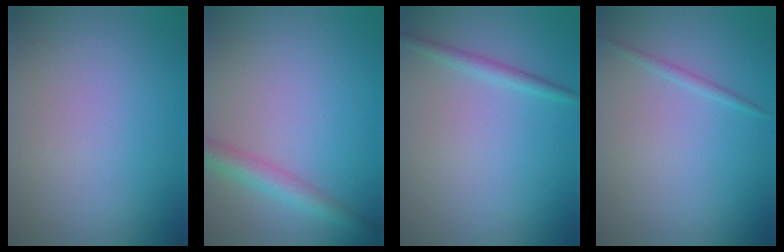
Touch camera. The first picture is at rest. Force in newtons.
{"total": 3.1, "press": 3.1, "slide": 0.1}
{"total": 1.4, "press": 1.4, "slide": 0.1}
{"total": 0.8, "press": 0.8, "slide": 0.0}